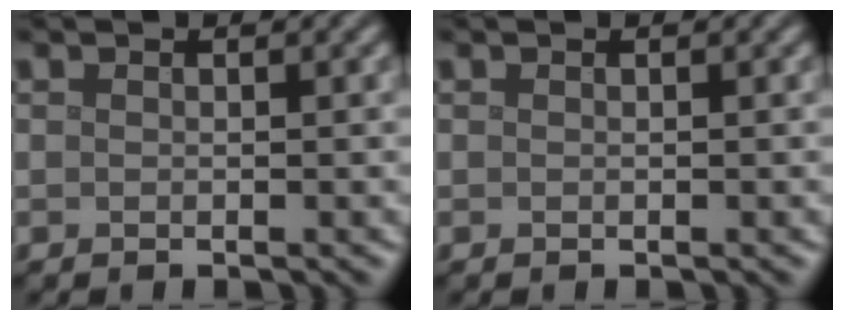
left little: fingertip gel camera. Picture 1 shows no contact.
{"total": 0.0}